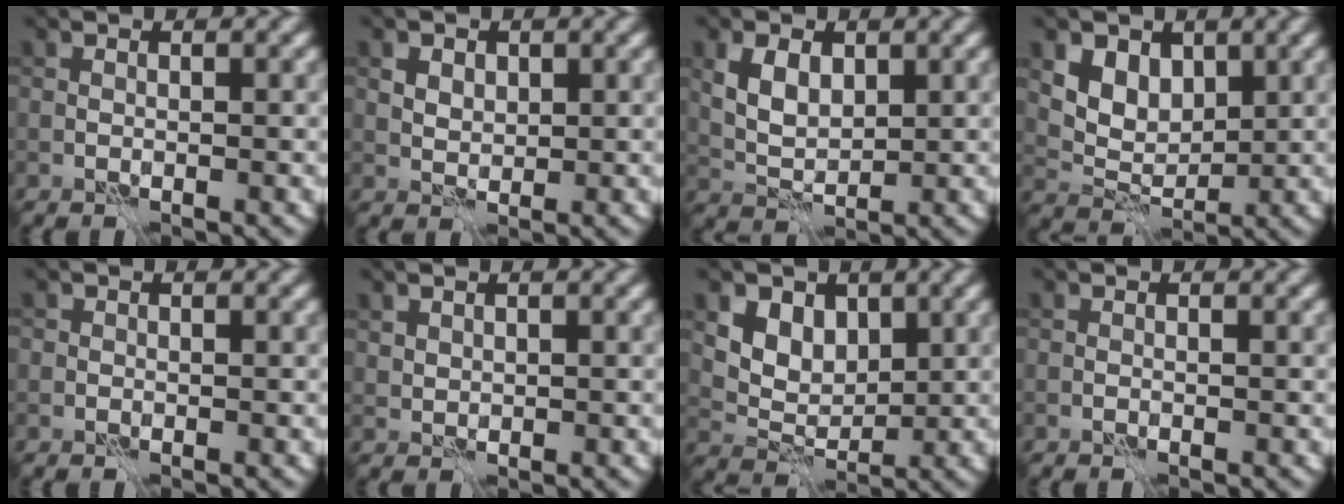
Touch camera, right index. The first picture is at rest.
{"total": 2.8, "force": [1.4, 1.9, 1.5], "torque": [-0.032, 0.006, 0.023]}
{"total": 3.9, "force": [1.3, 2.4, 2.8], "torque": [-0.060, 0.001, 0.025]}
{"total": 4.8, "force": [2.4, 3.3, 2.5], "torque": [-0.057, -0.021, 0.056]}
{"total": 0.5, "force": [0.0, 0.5, 0.0], "torque": [0.006, -0.001, -0.002]}
{"total": 1.2, "force": [0.8, 0.8, 0.3], "torque": [-0.007, -0.001, 0.018]}
{"total": 5.4, "force": [2.6, 3.8, 2.7], "torque": [-0.067, -0.018, 0.058]}
{"total": 0.0}